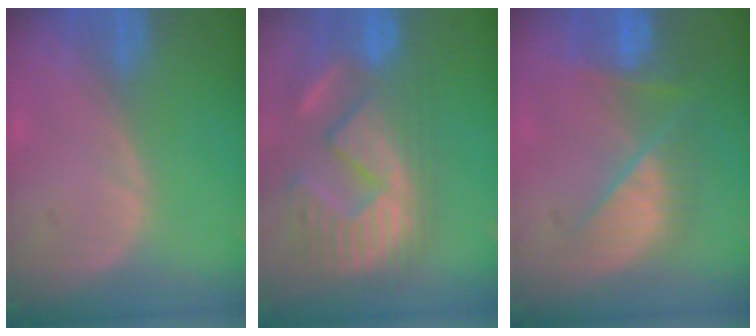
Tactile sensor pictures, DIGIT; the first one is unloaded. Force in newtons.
{"total": 13.2, "press": 12.1, "slide": 5.4}
{"total": 9.4, "press": 7.9, "slide": 5.0}